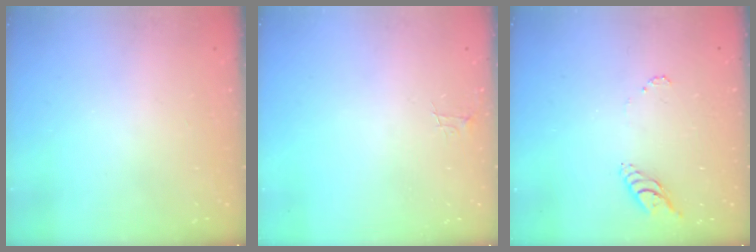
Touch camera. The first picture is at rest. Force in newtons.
{"total": 3.8, "press": 3.8, "slide": 0.4}
{"total": 7.8, "press": 7.7, "slide": 0.8}